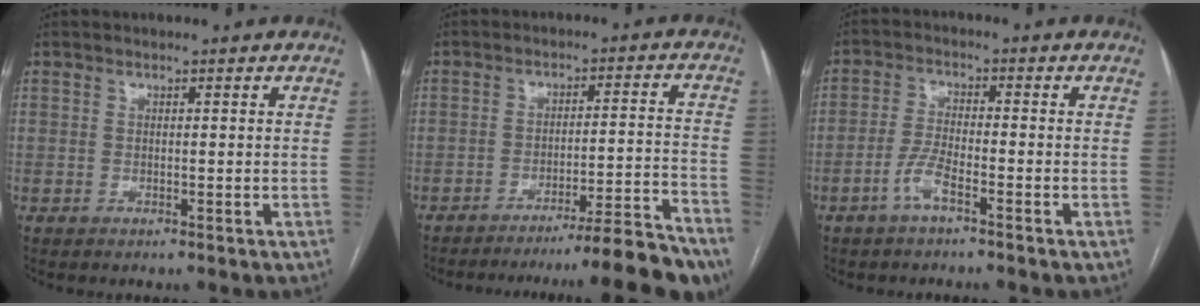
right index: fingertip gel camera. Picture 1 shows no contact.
{"total": 15.3, "force": [-13.7, -1.6, 6.6], "torque": [-0.053, 0.003, -0.195]}
{"total": 4.1, "force": [-2.5, 0.5, 3.1], "torque": [-0.067, -0.001, -0.055]}